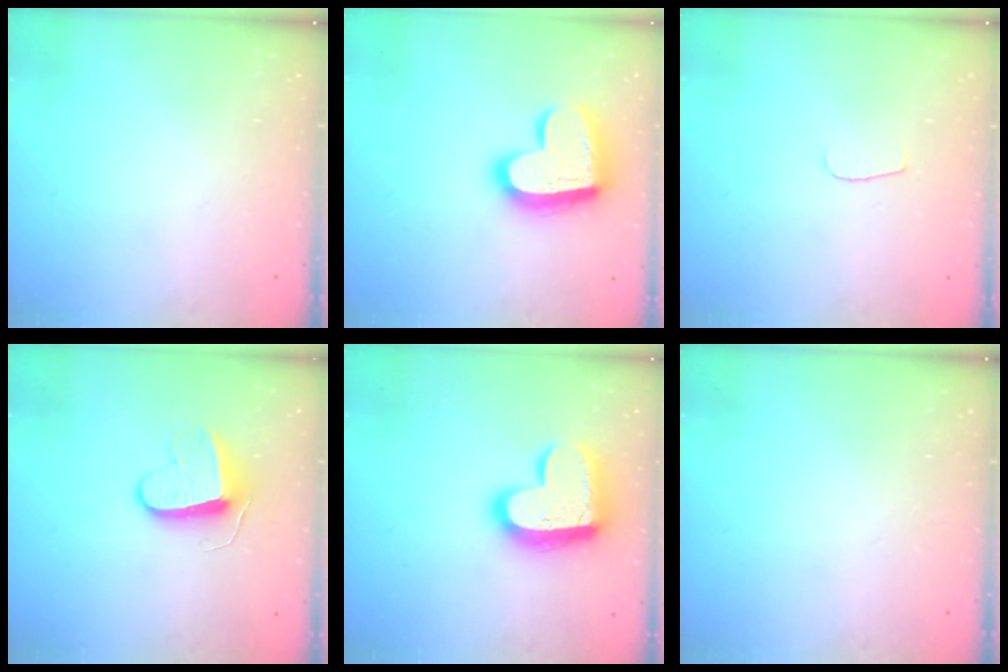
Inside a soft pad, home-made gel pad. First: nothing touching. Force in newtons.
{"total": 18.2, "press": 18.1, "slide": 1.4}
{"total": 3.6, "press": 3.5, "slide": 0.4}
{"total": 9.1, "press": 9.1, "slide": 0.7}
{"total": 18.3, "press": 18.2, "slide": 1.2}
{"total": 0.0}